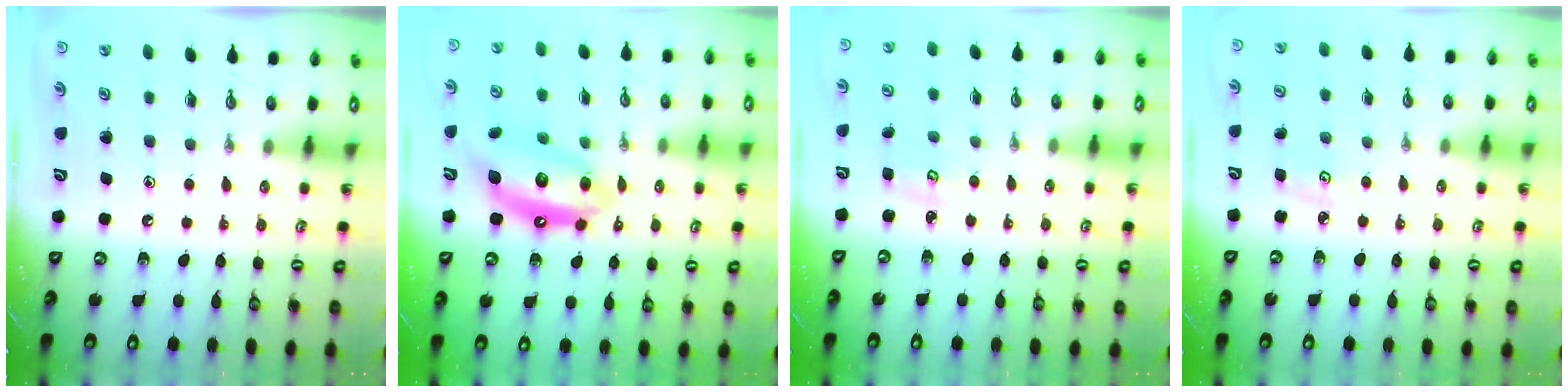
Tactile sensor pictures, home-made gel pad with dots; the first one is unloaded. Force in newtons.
{"total": 13.8, "press": 13.8, "slide": 1.2}
{"total": 2.2, "press": 2.2, "slide": 0.3}
{"total": 2.8, "press": 2.7, "slide": 0.4}